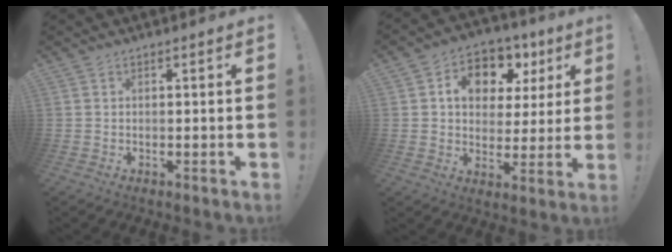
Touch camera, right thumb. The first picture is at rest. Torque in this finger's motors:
{"motor_torque": [0.70, 1.49, 0.43, -0.21, 0.01]}